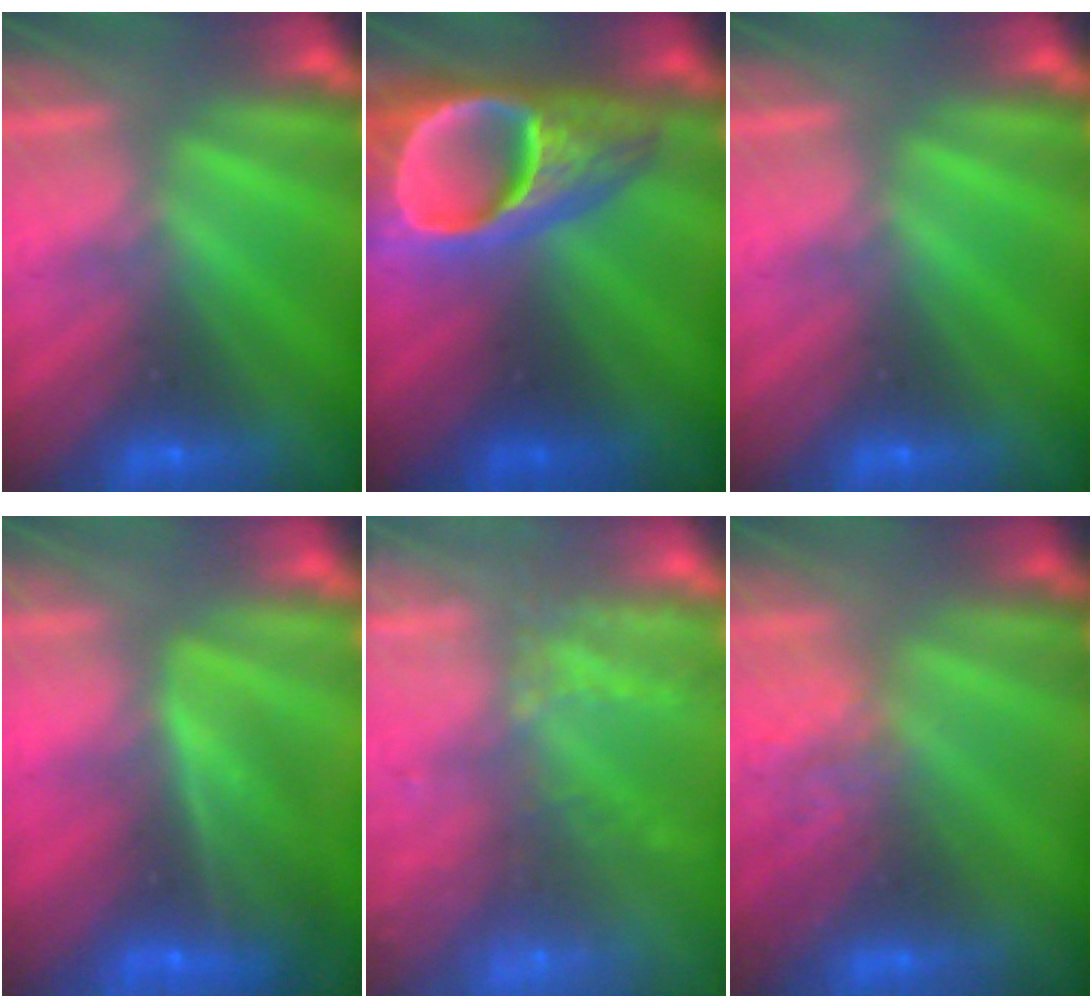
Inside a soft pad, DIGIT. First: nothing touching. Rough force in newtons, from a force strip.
{"total": 7.0}
{"total": 0.0}
{"total": 9.9}
{"total": 7.4}
{"total": 3.1}